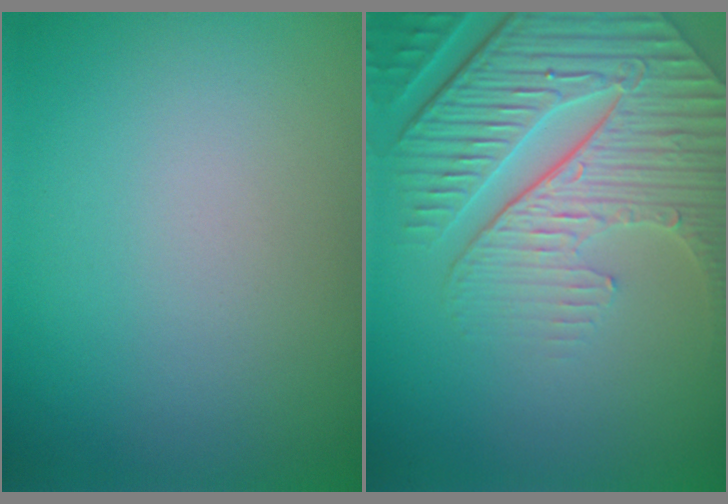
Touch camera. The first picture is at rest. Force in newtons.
{"total": 8.8, "press": 6.2, "slide": 6.2}